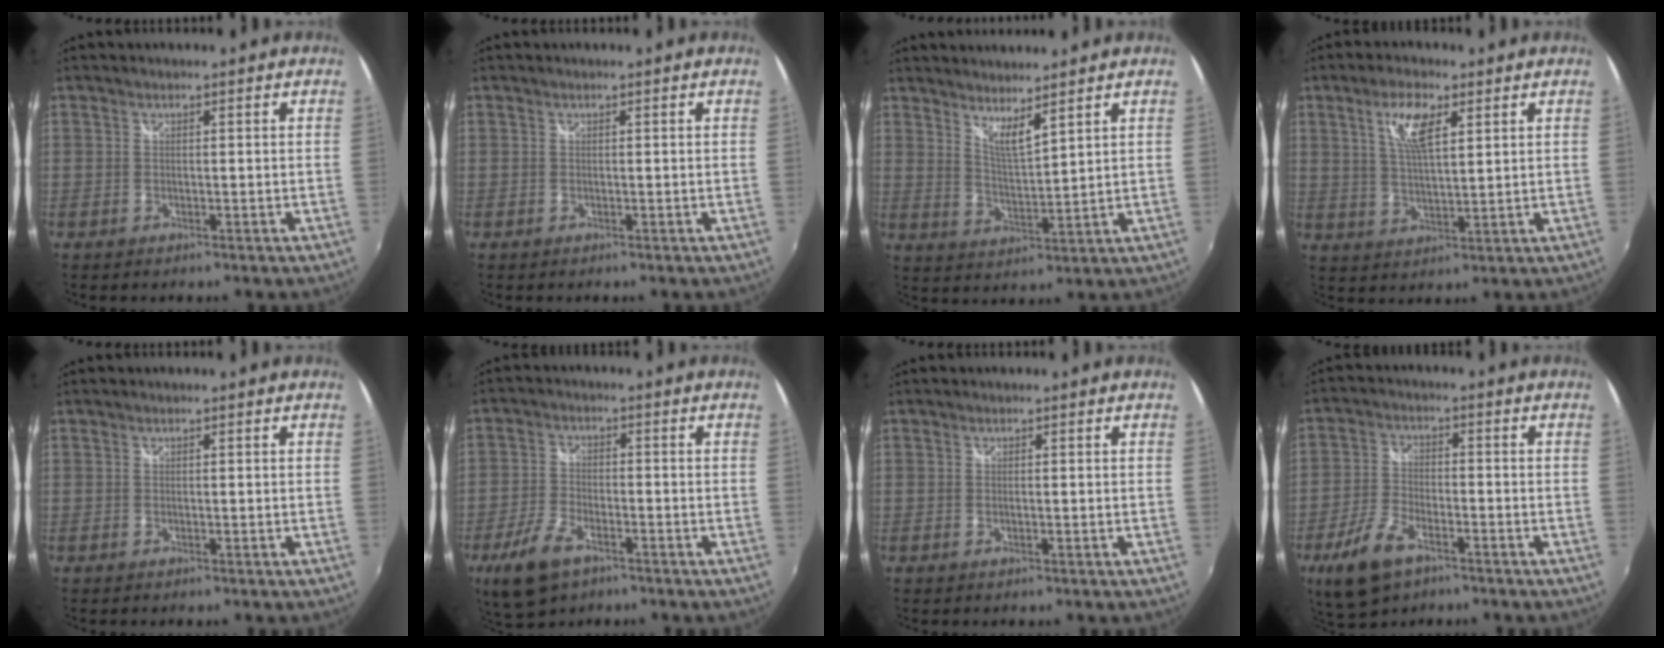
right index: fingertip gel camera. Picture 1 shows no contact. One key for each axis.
{"total": 0.0}
{"total": 5.3, "fx": 4.5, "fy": 0.4, "fz": 2.8, "tx": -0.047, "ty": -0.009, "tz": 0.076}
{"total": 7.4, "fx": 3.4, "fy": 2.4, "fz": 6.1, "tx": -0.115, "ty": 0.005, "tz": 0.067}
{"total": 0.0}
{"total": 9.3, "fx": -5.5, "fy": 4.5, "fz": 6.0, "tx": -0.146, "ty": -0.013, "tz": -0.105}
{"total": 0.6, "fx": 0.0, "fy": 0.0, "fz": 0.5, "tx": -0.012, "ty": 0.000, "tz": -0.003}
{"total": 10.1, "fx": -6.0, "fy": 4.8, "fz": 6.6, "tx": -0.155, "ty": -0.012, "tz": -0.114}